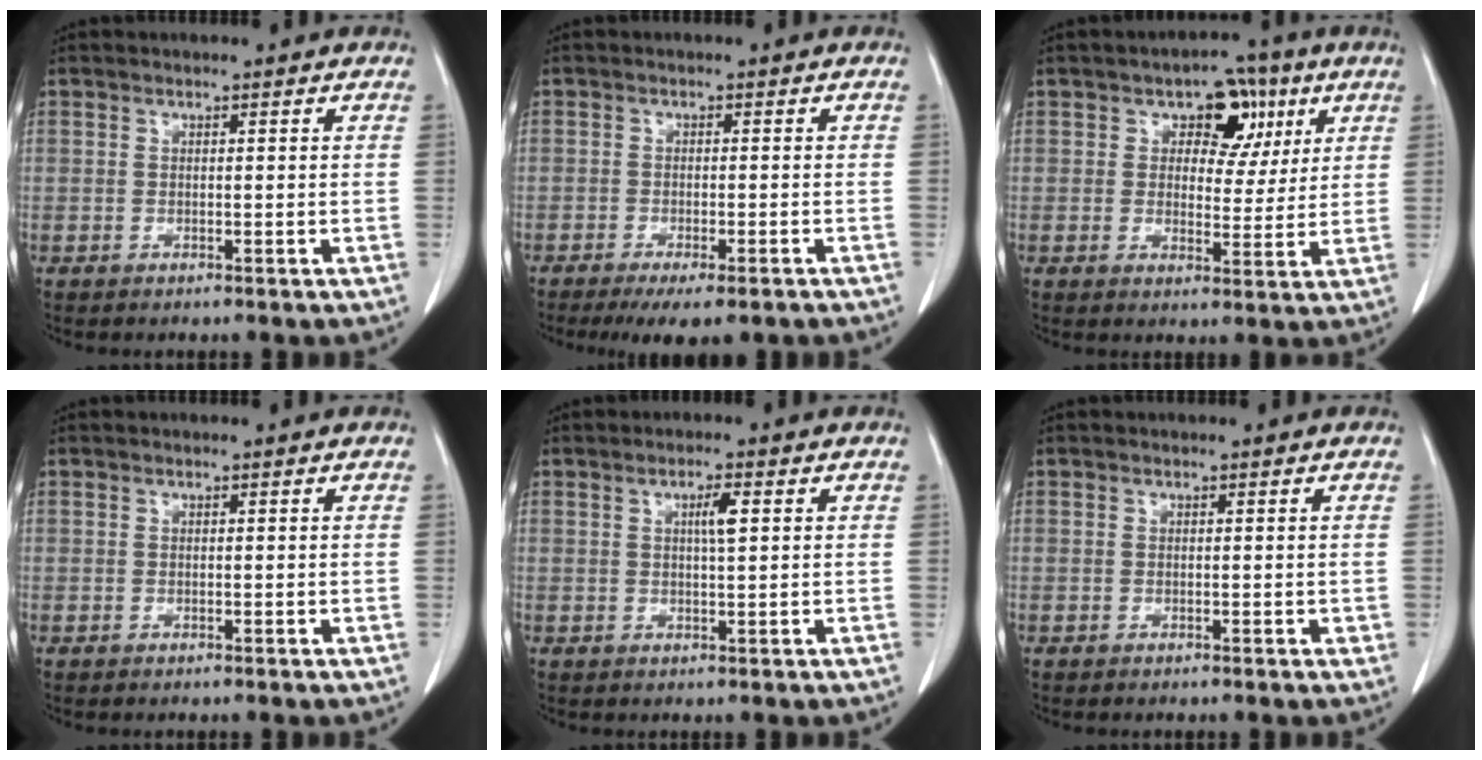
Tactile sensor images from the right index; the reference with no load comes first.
{"total": 7.7, "force": [-5.8, 1.7, 4.8], "torque": [-0.059, -0.013, -0.082]}
{"total": 7.4, "force": [3.2, 4.8, 4.7], "torque": [-0.048, 0.017, 0.043]}
{"total": 0.0}
{"total": 4.0, "force": [0.8, 0.6, 3.9], "torque": [-0.068, 0.007, 0.010]}
{"total": 1.0, "force": [-0.1, 0.5, 0.8], "torque": [-0.011, -0.002, 0.001]}